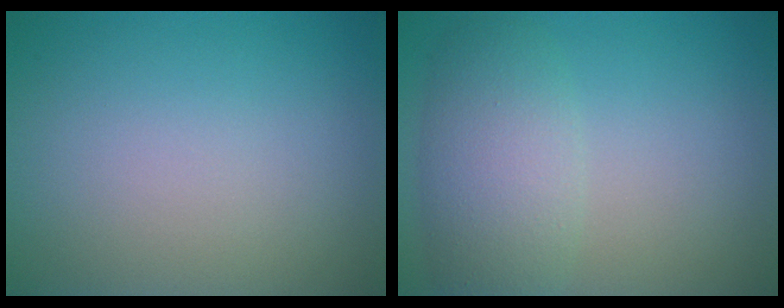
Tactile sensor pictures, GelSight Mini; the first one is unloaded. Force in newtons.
{"total": 4.7, "press": 4.7, "slide": 0.1}